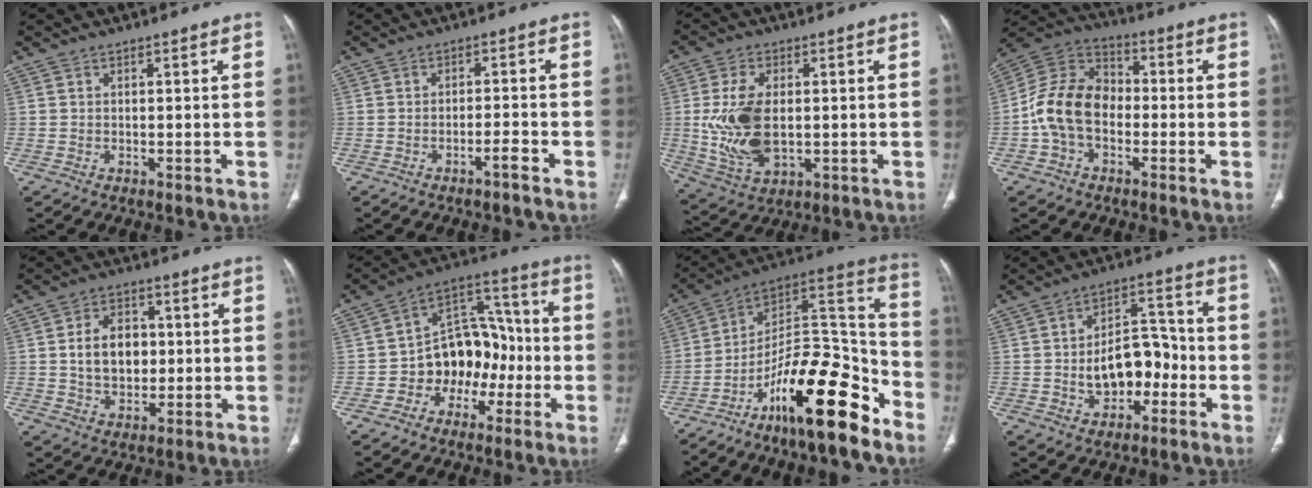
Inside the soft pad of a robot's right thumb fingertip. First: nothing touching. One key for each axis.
{"total": 2.6, "fx": -1.9, "fy": 0.2, "fz": 1.7, "tx": -0.037, "ty": 0.018, "tz": -0.030}
{"total": 12.8, "fx": -0.1, "fy": 7.2, "fz": 10.5, "tx": -0.215, "ty": -0.009, "tz": 0.013}
{"total": 12.7, "fx": -2.5, "fy": 9.1, "fz": 8.5, "tx": -0.151, "ty": 0.040, "tz": -0.057}
{"total": 9.2, "fx": 0.6, "fy": 6.7, "fz": 6.3, "tx": -0.076, "ty": 0.007, "tz": 0.012}
{"total": 13.9, "fx": -3.8, "fy": 10.3, "fz": 8.5, "tx": -0.079, "ty": 0.058, "tz": -0.069}
{"total": 22.7, "fx": -14.8, "fy": 6.7, "fz": 15.9, "tx": -0.237, "ty": 0.113, "tz": -0.242}
{"total": 11.5, "fx": -2.7, "fy": 7.5, "fz": 8.2, "tx": -0.090, "ty": 0.049, "tz": -0.042}